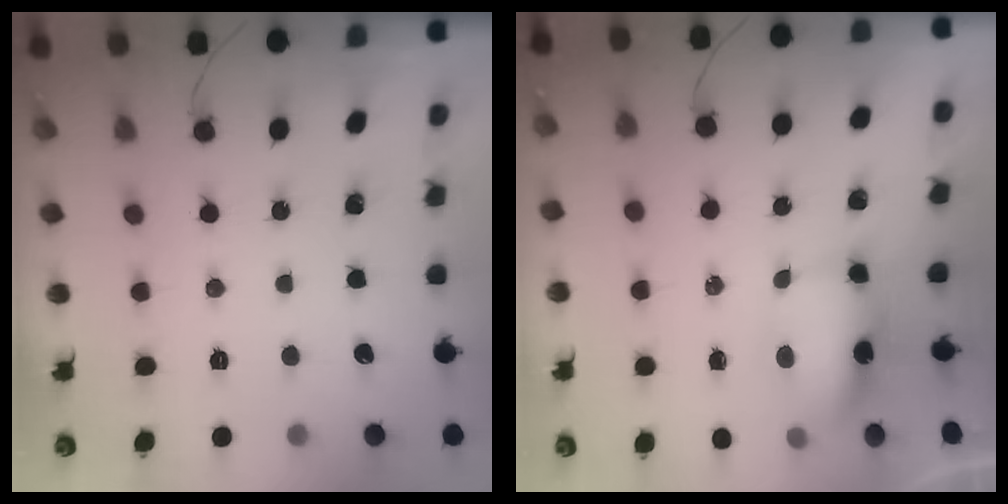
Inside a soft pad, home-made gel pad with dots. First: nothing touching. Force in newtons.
{"total": 12.5, "press": 8.9, "slide": 8.7}